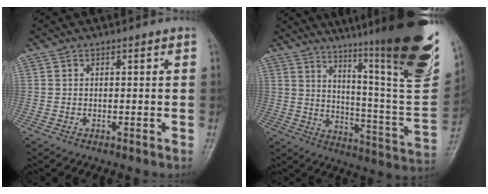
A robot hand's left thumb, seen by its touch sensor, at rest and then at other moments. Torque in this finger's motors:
{"motor_torque": [3.41, 1.57, 1.63, -1.14, 0.36]}